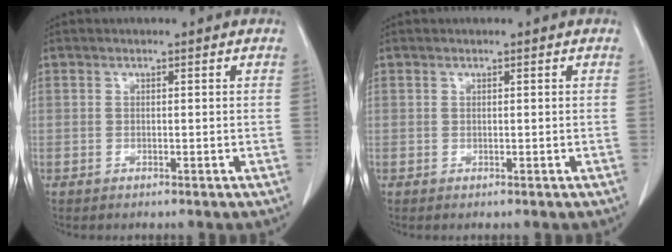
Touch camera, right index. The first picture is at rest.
{"total": 0.0}